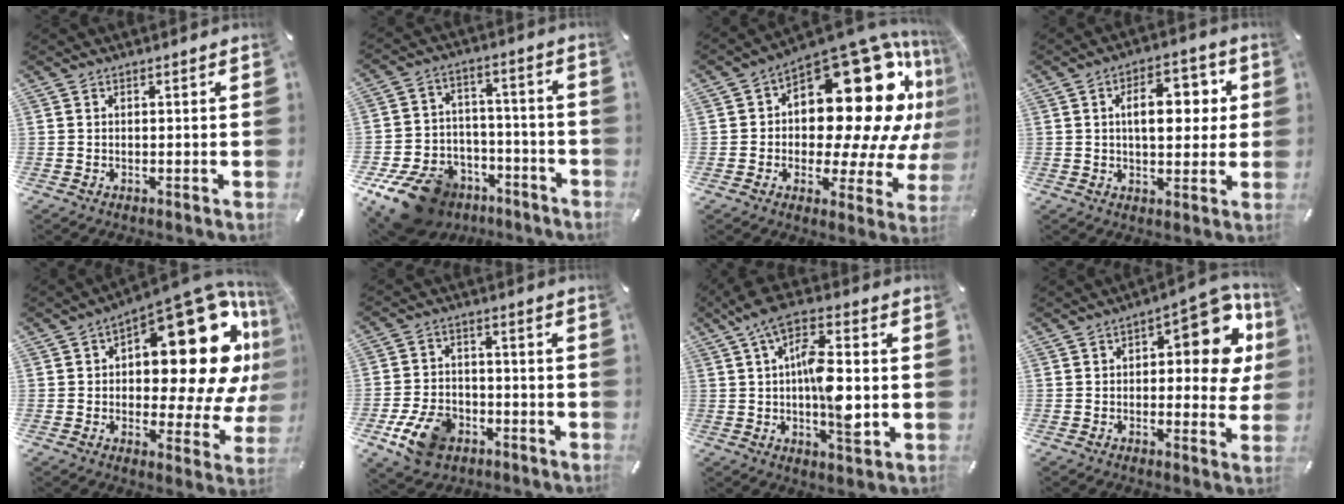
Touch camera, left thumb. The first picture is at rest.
{"total": 14.3, "force": [-9.3, 9.4, 5.5], "torque": [-0.096, 0.067, -0.155]}
{"total": 28.8, "force": [9.2, 15.2, 22.7], "torque": [-0.320, -0.096, 0.168]}
{"total": 11.4, "force": [2.4, 6.6, 8.9], "torque": [-0.124, -0.002, 0.033]}
{"total": 27.8, "force": [9.0, 13.2, 22.8], "torque": [-0.271, -0.090, 0.158]}
{"total": 10.9, "force": [-5.0, 7.6, 6.0], "torque": [-0.117, 0.026, -0.086]}
{"total": 14.4, "force": [0.6, 5.8, 13.1], "torque": [-0.234, -0.010, 0.006]}
{"total": 14.9, "force": [4.8, 7.3, 12.0], "torque": [-0.139, -0.042, 0.075]}